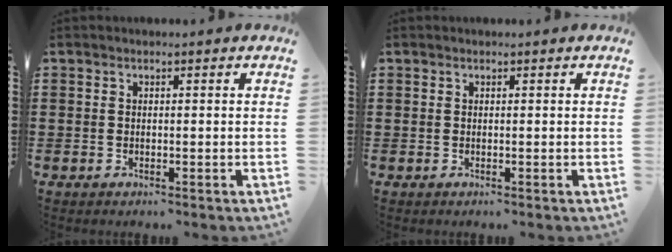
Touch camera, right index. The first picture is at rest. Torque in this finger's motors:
{"motor_torque": [-0.88, 1.25, -1.05, -0.21]}